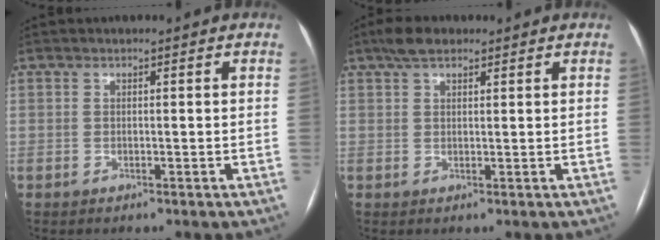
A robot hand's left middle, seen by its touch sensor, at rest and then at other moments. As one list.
[{"total": 3.7, "force": [2.7, 1.5, 2.1], "torque": [-0.048, 0.017, 0.049]}]